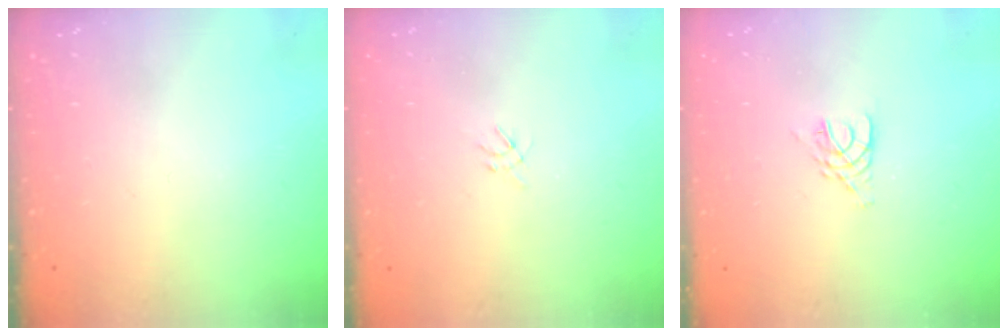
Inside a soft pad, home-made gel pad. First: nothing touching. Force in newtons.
{"total": 1.2, "press": 1.1, "slide": 0.5}
{"total": 4.4, "press": 4.4, "slide": 0.6}